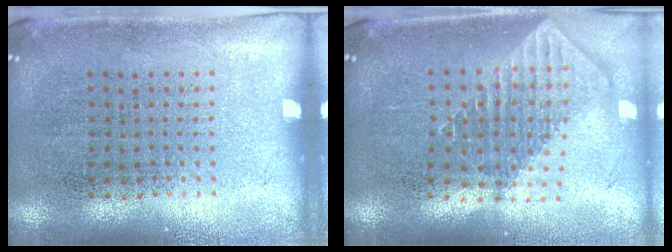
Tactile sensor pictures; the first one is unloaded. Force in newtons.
{"total": 1.8, "press": 1.5, "slide": 1.1}